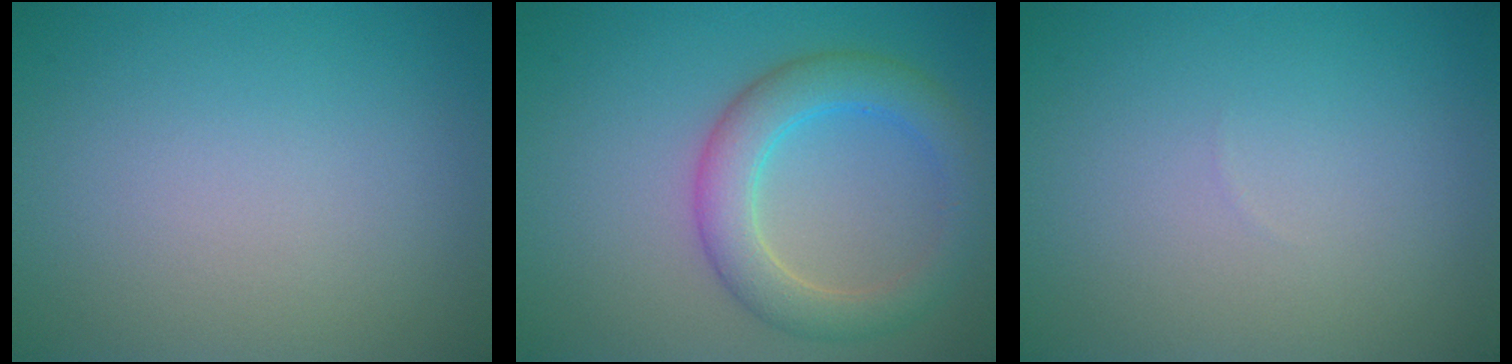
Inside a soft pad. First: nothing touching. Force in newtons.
{"total": 4.8, "press": 4.8, "slide": 0.3}
{"total": 0.0}